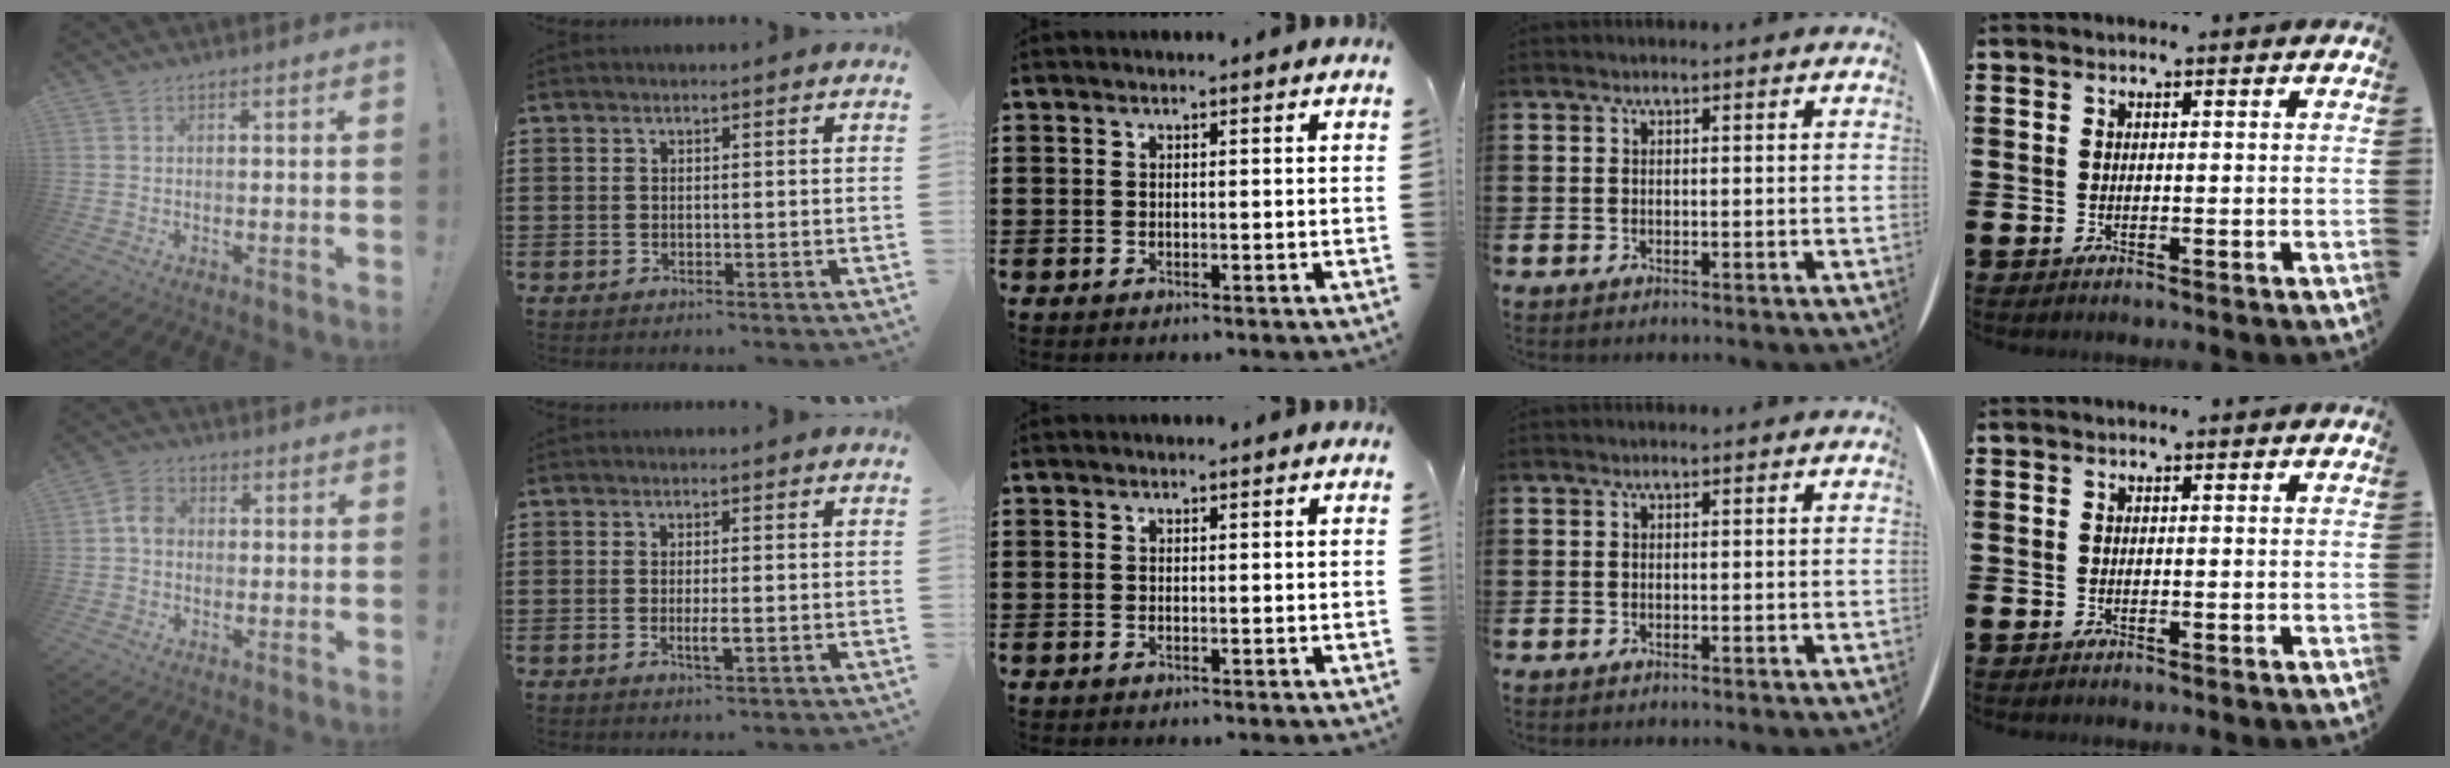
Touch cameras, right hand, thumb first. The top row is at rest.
{"thumb": {"total": 4.6, "force": [-0.7, 3.6, 2.8], "torque": [-0.043, 0.016, -0.011]}, "index": {"total": 2.4, "force": [-0.7, 0.4, 2.3], "torque": [-0.048, -0.005, -0.014]}}